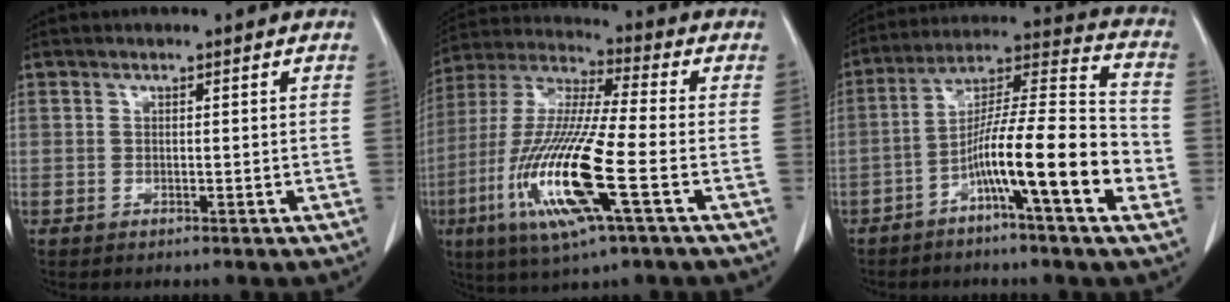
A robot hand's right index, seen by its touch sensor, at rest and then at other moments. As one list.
[{"total": 17.8, "force": [-5.5, 1.2, 16.9], "torque": [-0.356, -0.022, -0.105]}, {"total": 15.7, "force": [-5.4, 0.7, 14.7], "torque": [-0.243, 0.011, -0.097]}]